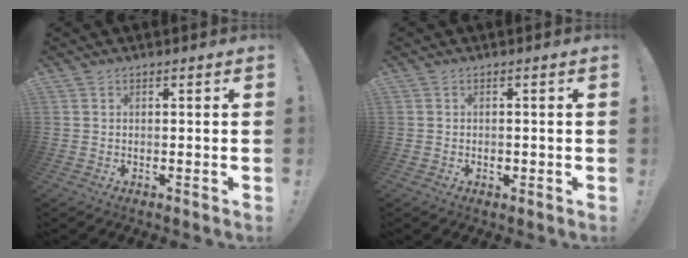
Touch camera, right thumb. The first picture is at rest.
{"total": 1.0, "force": [-0.4, 0.7, 0.5], "torque": [0.001, -0.002, -0.010]}